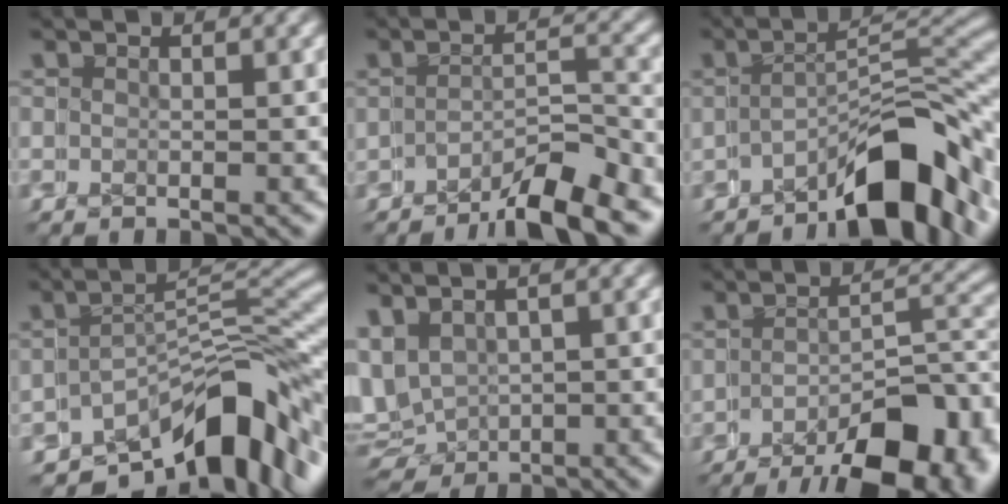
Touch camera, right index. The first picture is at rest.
{"total": 5.2, "force": [-4.9, 0.4, 1.8], "torque": [0.010, 0.013, -0.081]}
{"total": 7.0, "force": [-5.4, 1.4, 4.3], "torque": [-0.041, 0.007, -0.080]}
{"total": 8.0, "force": [-5.1, 2.6, 5.6], "torque": [-0.054, 0.017, -0.081]}
{"total": 5.6, "force": [1.5, 5.0, 2.2], "torque": [-0.067, -0.026, 0.043]}
{"total": 9.0, "force": [-6.4, 2.9, 5.7], "torque": [-0.038, 0.000, -0.092]}